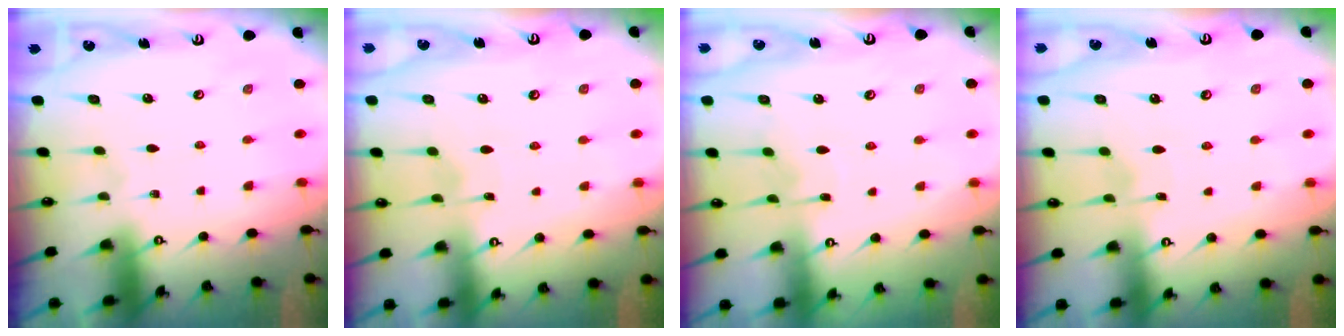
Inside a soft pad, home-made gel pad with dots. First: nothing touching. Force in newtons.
{"total": 3.6, "press": 3.6, "slide": 0.4}
{"total": 5.6, "press": 5.6, "slide": 0.3}
{"total": 3.6, "press": 3.6, "slide": 0.4}